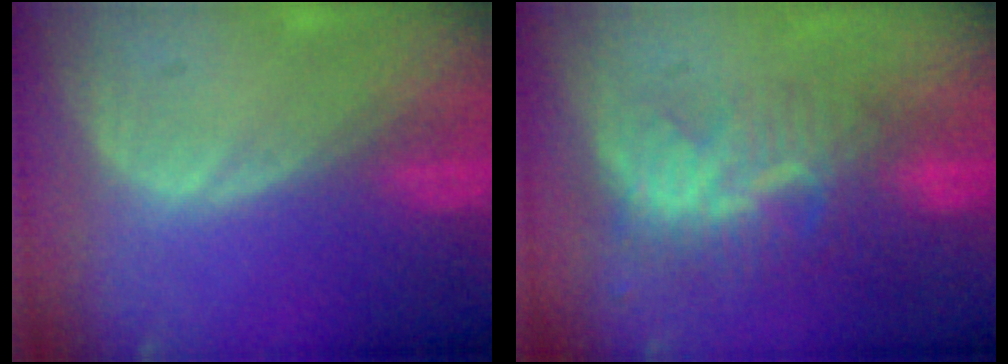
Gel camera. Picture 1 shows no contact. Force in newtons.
{"total": 8.4, "press": 7.6, "slide": 3.6}